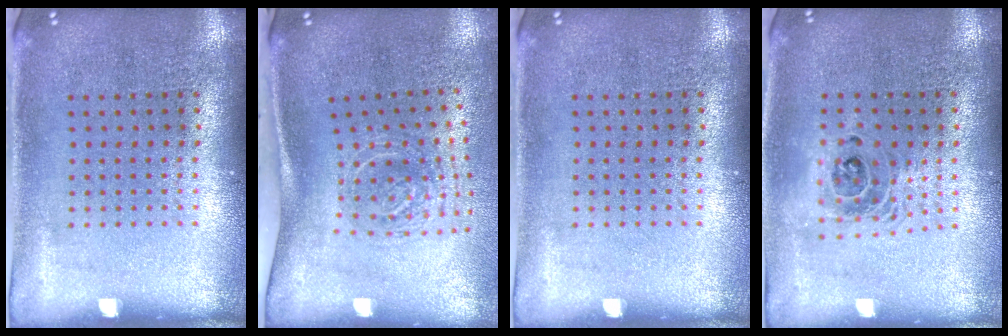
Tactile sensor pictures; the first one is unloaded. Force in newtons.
{"total": 1.9, "press": 1.4, "slide": 1.4}
{"total": 0.0}
{"total": 1.5, "press": 1.3, "slide": 0.9}